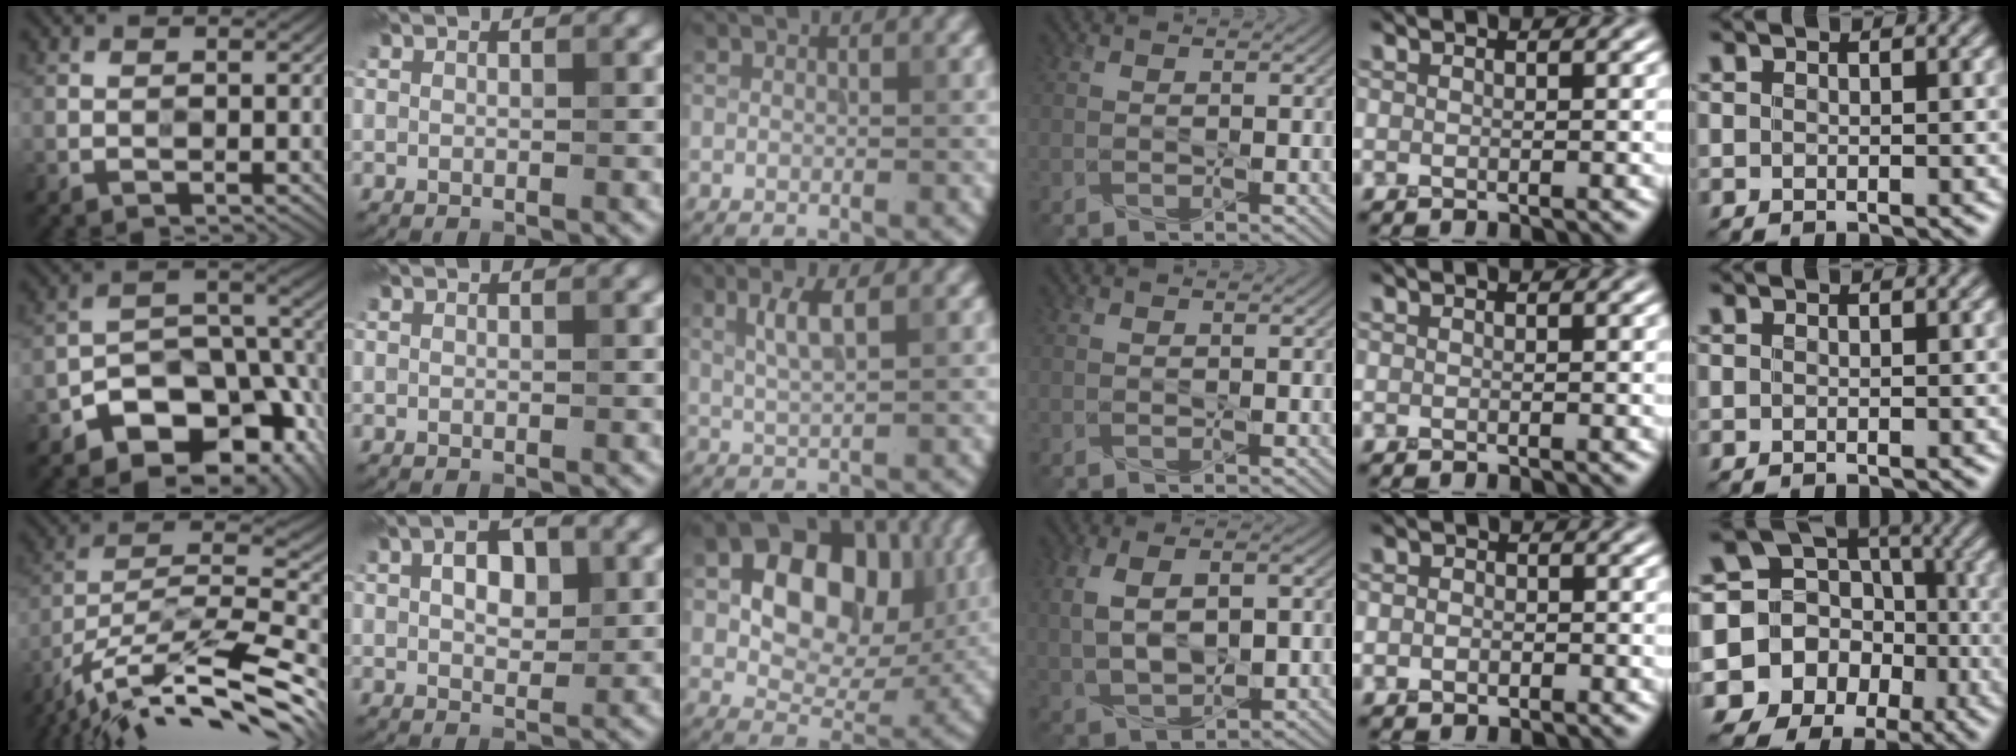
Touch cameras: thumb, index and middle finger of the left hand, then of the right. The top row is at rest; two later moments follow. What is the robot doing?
{"motion": "wipe", "object": "whiteboard"}